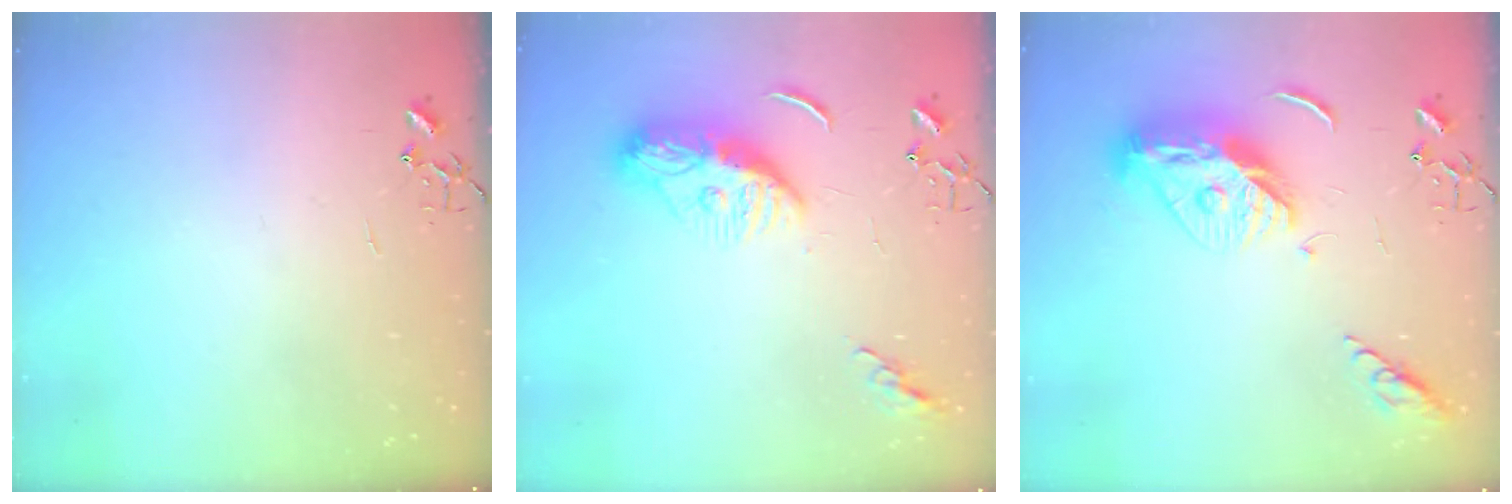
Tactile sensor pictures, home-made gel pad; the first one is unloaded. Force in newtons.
{"total": 10.7, "press": 10.6, "slide": 1.1}
{"total": 13.9, "press": 13.9, "slide": 1.3}